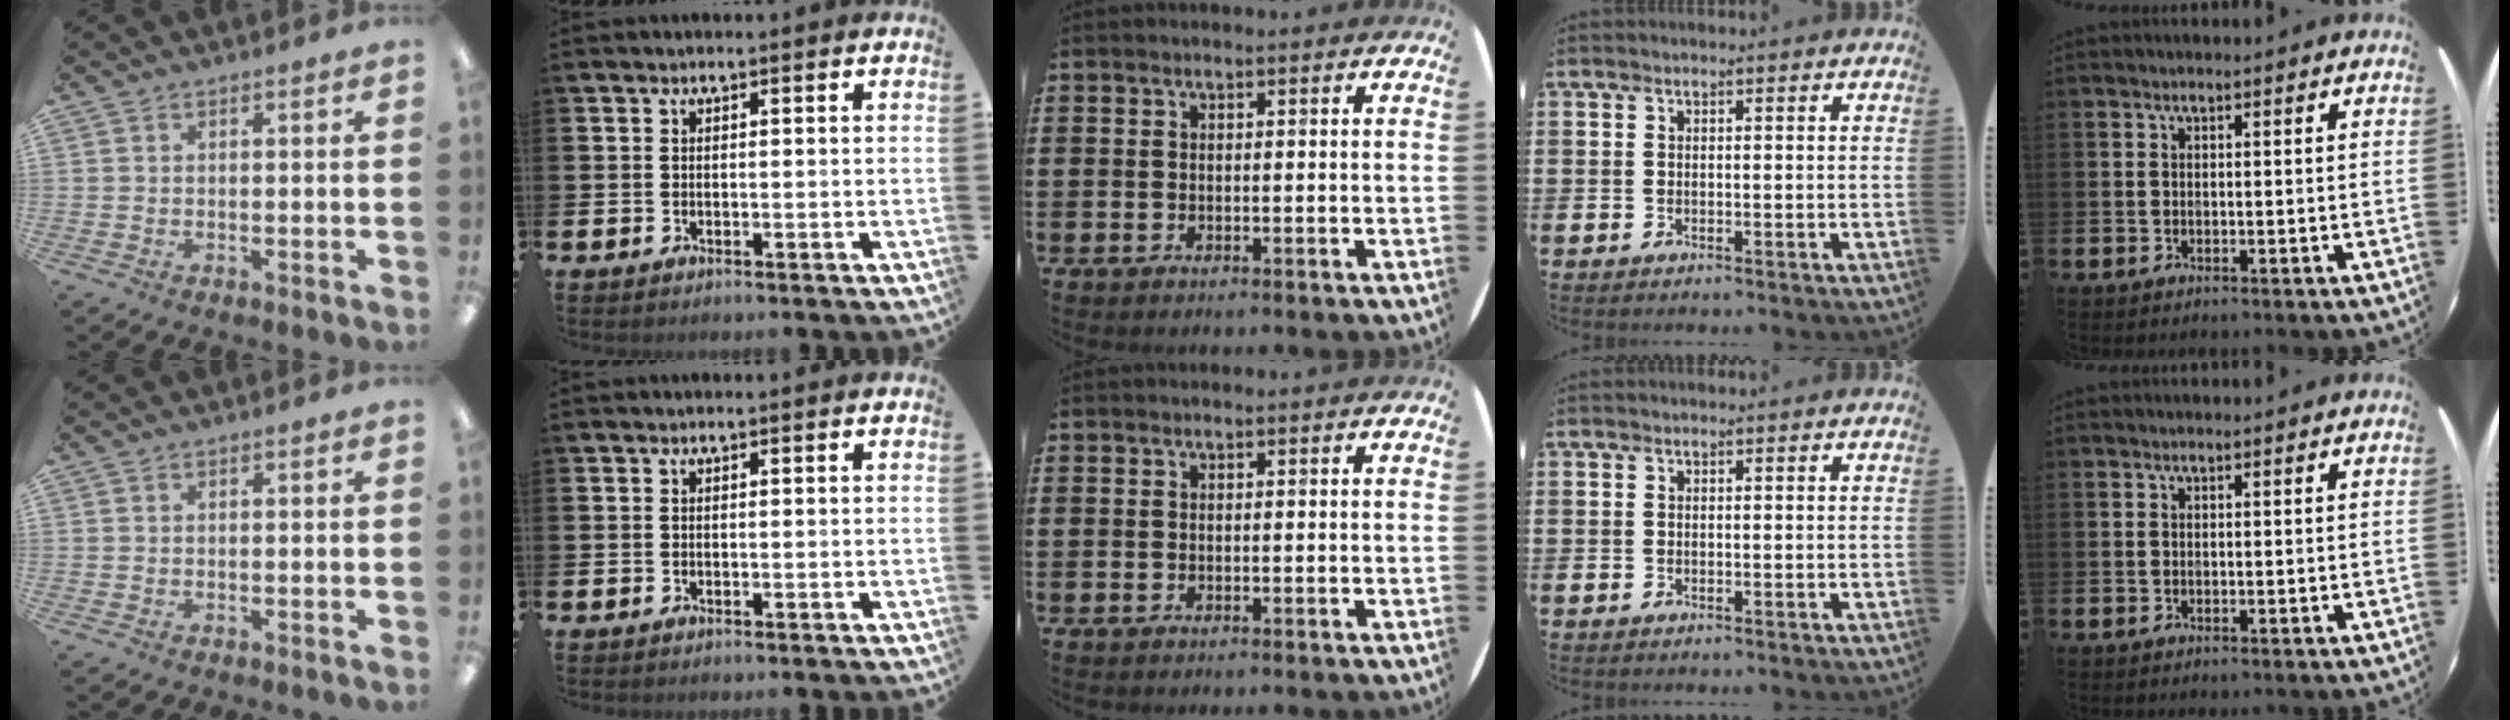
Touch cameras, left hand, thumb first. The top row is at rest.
{}